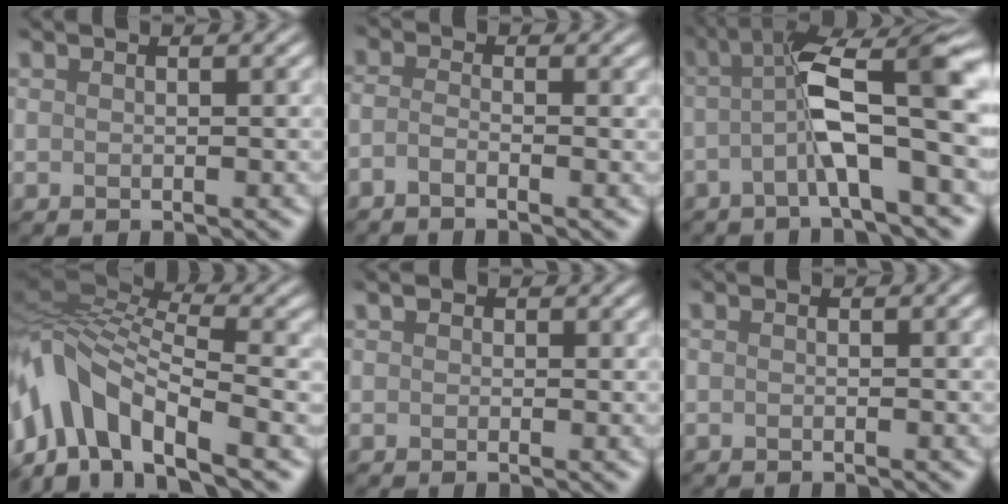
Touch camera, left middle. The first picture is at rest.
{"total": 2.4, "force": [-2.0, -1.0, -0.8], "torque": [-0.016, -0.006, -0.024]}
{"total": 6.9, "force": [-1.2, 0.4, 6.8], "torque": [-0.140, 0.022, -0.011]}
{"total": 8.4, "force": [-4.3, 3.7, 6.2], "torque": [-0.150, 0.018, -0.068]}
{"total": 1.2, "force": [-0.3, -0.6, -1.0], "torque": [-0.001, 0.001, 0.010]}
{"total": 1.0, "force": [-0.3, 0.4, 0.9], "torque": [-0.006, 0.012, -0.006]}